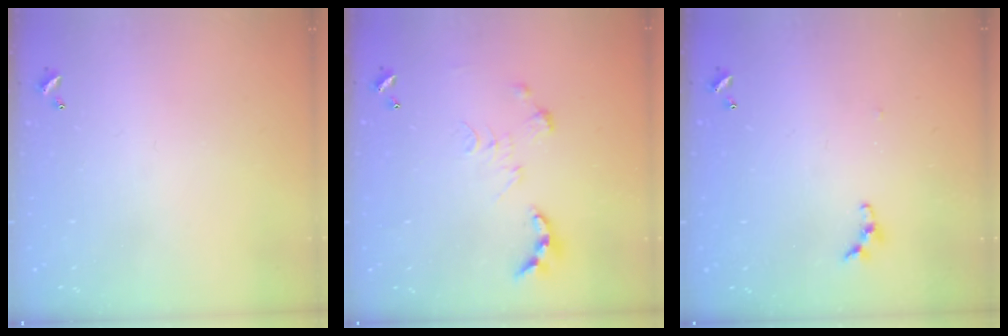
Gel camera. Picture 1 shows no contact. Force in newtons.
{"total": 0.0}
{"total": 4.6, "press": 4.6, "slide": 0.6}